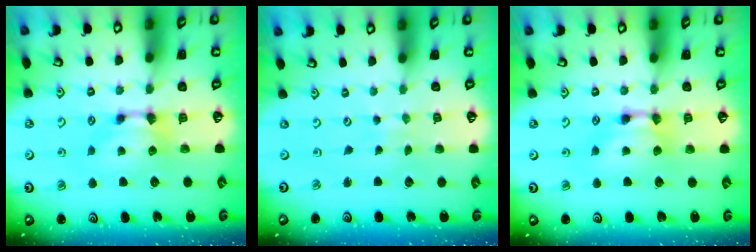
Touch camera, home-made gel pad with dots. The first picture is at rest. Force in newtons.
{"total": 6.1, "press": 6.1, "slide": 0.3}
{"total": 1.7, "press": 1.7, "slide": 0.2}